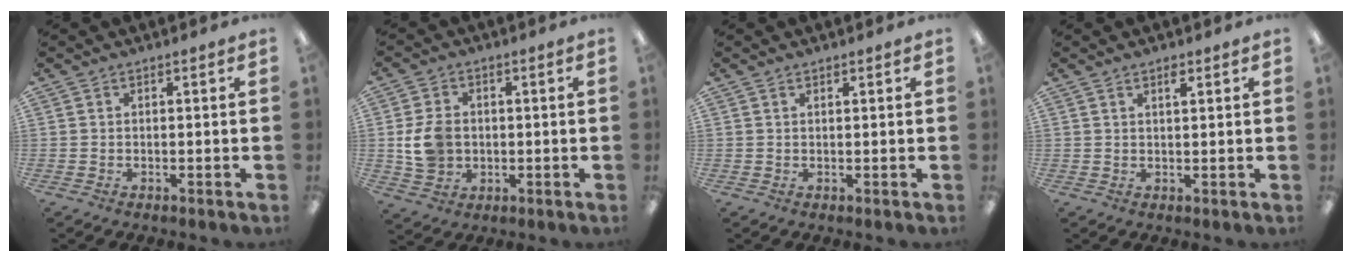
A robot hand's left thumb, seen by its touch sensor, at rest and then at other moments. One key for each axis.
{"total": 8.5, "fx": 0.0, "fy": 6.9, "fz": 5.0, "tx": -0.105, "ty": 0.007, "tz": 0.000}
{"total": 0.7, "fx": 0.6, "fy": 0.2, "fz": 0.3, "tx": -0.006, "ty": 0.000, "tz": 0.010}
{"total": 1.9, "fx": 1.4, "fy": 0.5, "fz": 1.2, "tx": -0.018, "ty": -0.003, "tz": 0.022}